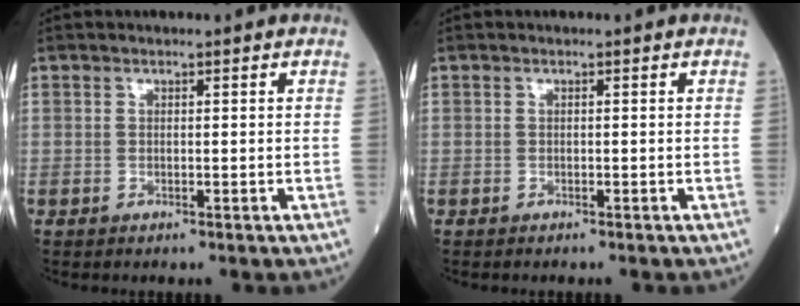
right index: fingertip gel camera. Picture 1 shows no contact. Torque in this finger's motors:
{"motor_torque": [-0.08, -0.03, -0.06, -0.01]}